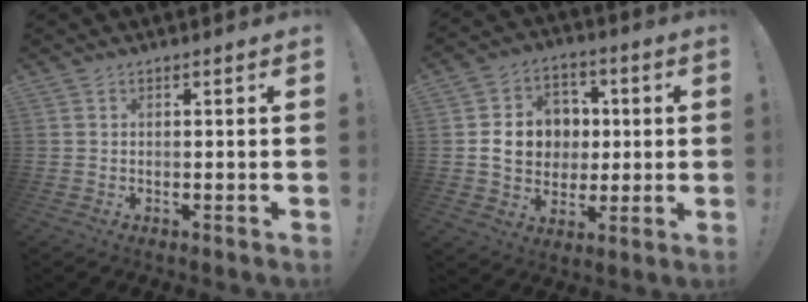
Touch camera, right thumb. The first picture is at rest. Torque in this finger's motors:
{"motor_torque": [0.52, 0.59, 0.64, 0.11, 0.05]}